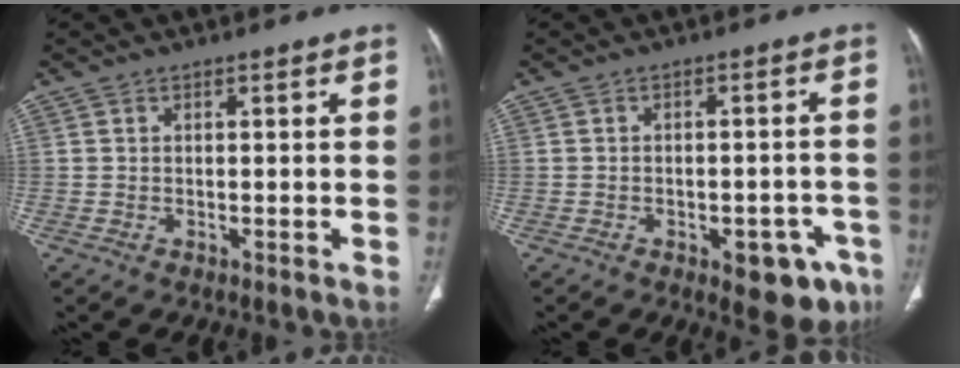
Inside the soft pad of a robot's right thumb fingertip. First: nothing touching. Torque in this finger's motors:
{"motor_torque": [1.86, 0.98, -0.15, 0.05, 0.19]}